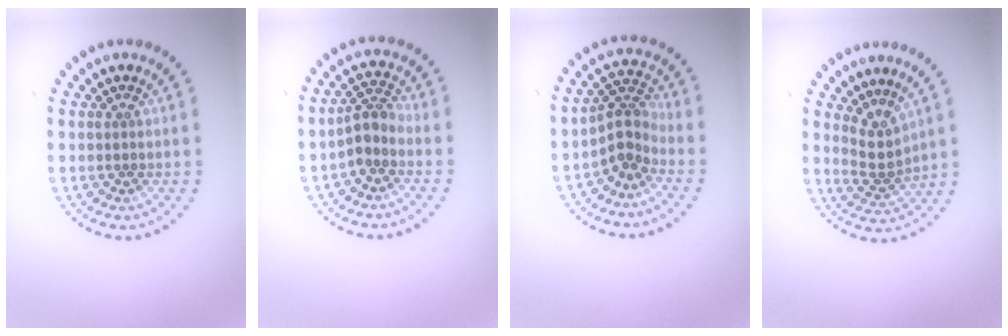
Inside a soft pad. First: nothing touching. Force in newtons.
{"total": 2.5, "press": 1.9, "slide": 1.6}
{"total": 2.9, "press": 2.0, "slide": 2.1}
{"total": 2.6, "press": 1.8, "slide": 1.8}